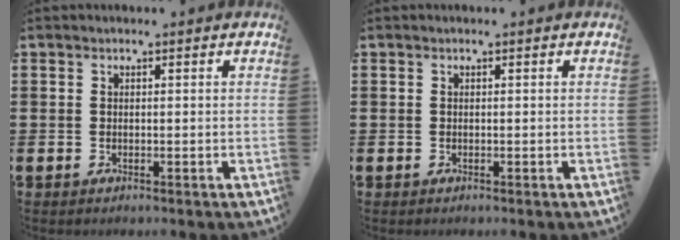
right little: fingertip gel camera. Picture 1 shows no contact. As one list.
[{"total": 0.0}]